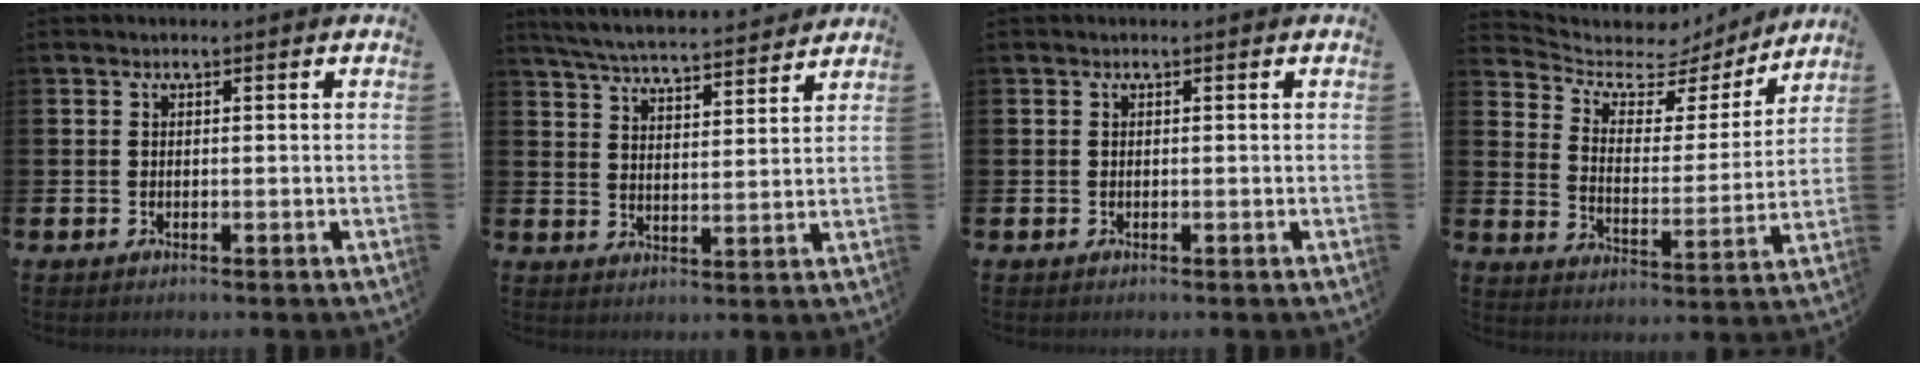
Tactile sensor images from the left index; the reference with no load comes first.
{"total": 5.9, "force": [5.8, 0.3, 1.1], "torque": [-0.044, -0.038, 0.101]}
{"total": 0.0}
{"total": 6.2, "force": [5.2, 2.8, 1.7], "torque": [-0.062, -0.041, 0.083]}